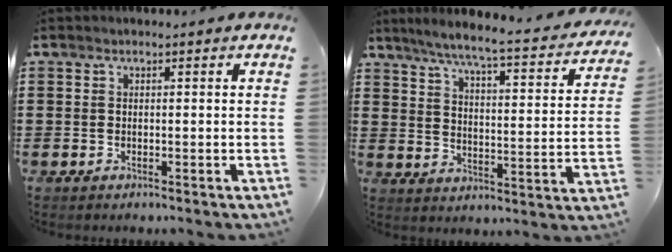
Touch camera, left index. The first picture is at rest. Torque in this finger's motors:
{"motor_torque": [1.46, -0.68, 0.20, 0.10]}